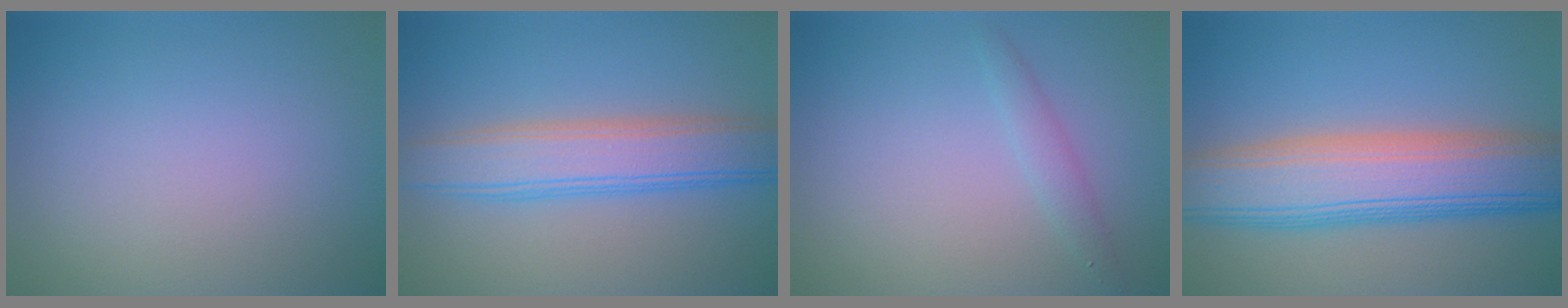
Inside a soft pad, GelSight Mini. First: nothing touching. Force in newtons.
{"total": 5.7, "press": 5.7, "slide": 0.3}
{"total": 1.4, "press": 1.4, "slide": 0.1}
{"total": 10.1, "press": 10.1, "slide": 0.4}